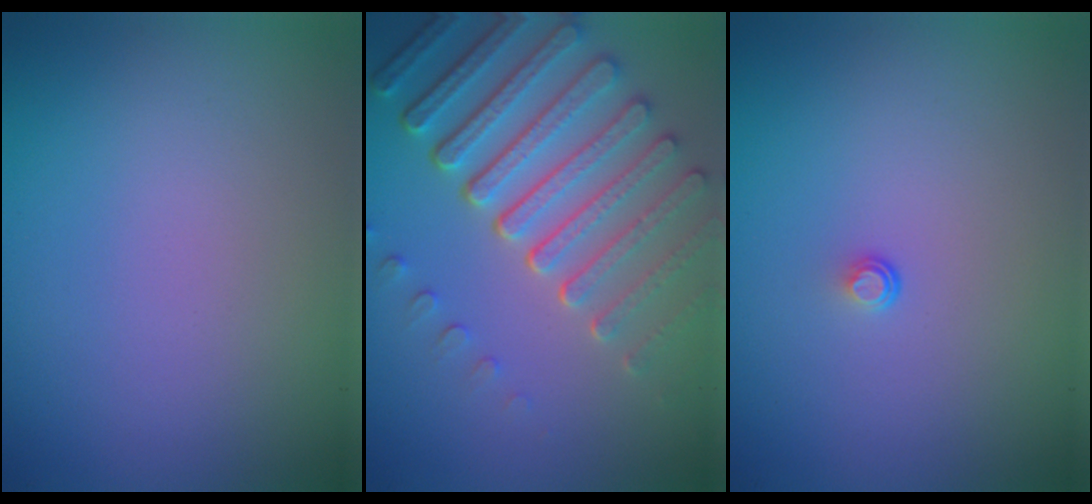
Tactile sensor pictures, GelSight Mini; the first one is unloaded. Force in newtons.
{"total": 7.5, "press": 5.6, "slide": 5.0}
{"total": 0.5, "press": 0.3, "slide": 0.5}